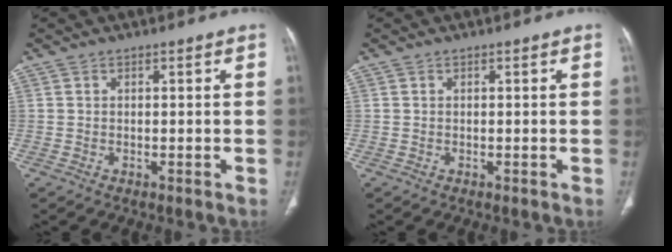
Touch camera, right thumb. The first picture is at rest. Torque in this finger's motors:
{"motor_torque": [0.10, 0.10, -0.08, 0.03, 0.02]}